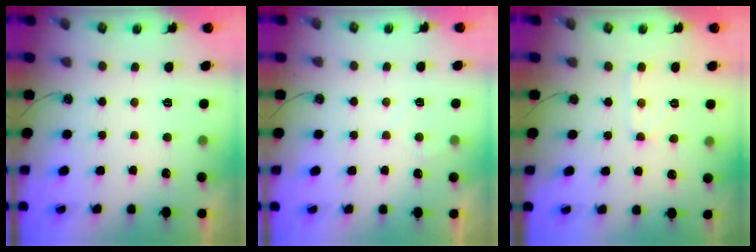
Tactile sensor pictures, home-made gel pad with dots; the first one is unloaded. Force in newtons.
{"total": 2.2, "press": 2.2, "slide": 0.3}
{"total": 3.6, "press": 3.5, "slide": 0.5}